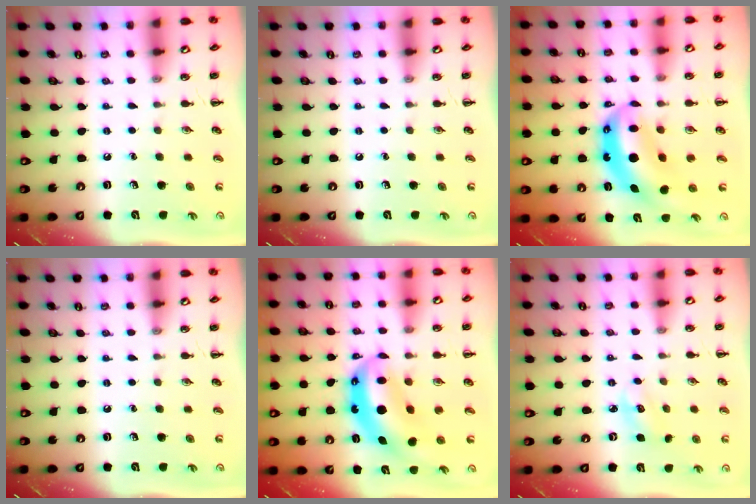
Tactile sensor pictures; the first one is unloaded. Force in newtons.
{"total": 0.0}
{"total": 9.8, "press": 9.5, "slide": 2.4}
{"total": 0.0}
{"total": 9.8, "press": 9.5, "slide": 2.4}
{"total": 3.6, "press": 3.5, "slide": 0.9}